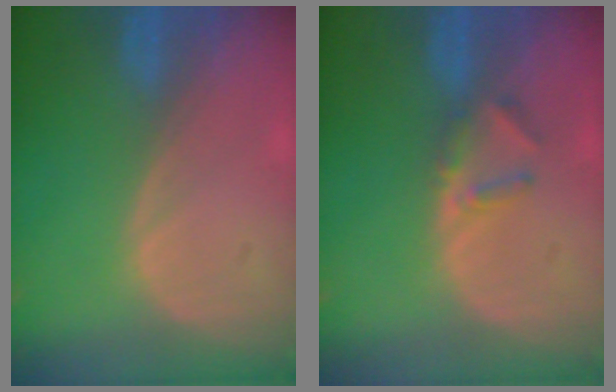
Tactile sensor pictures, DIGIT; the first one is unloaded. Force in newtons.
{"total": 2.9, "press": 2.6, "slide": 1.1}